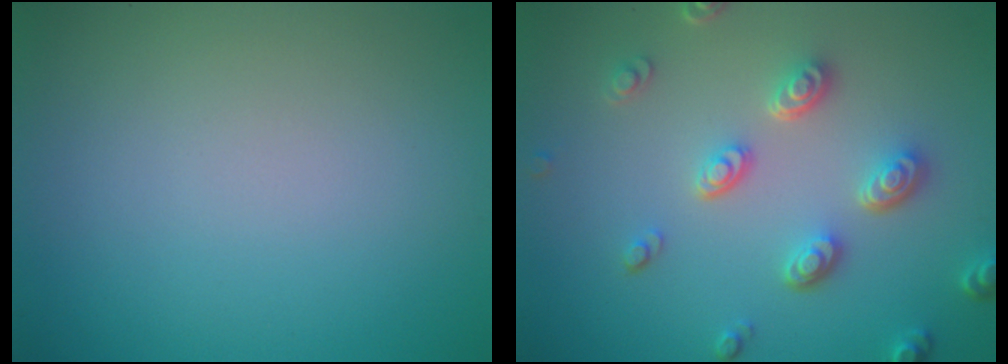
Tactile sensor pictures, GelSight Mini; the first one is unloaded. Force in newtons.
{"total": 4.2, "press": 3.4, "slide": 2.5}